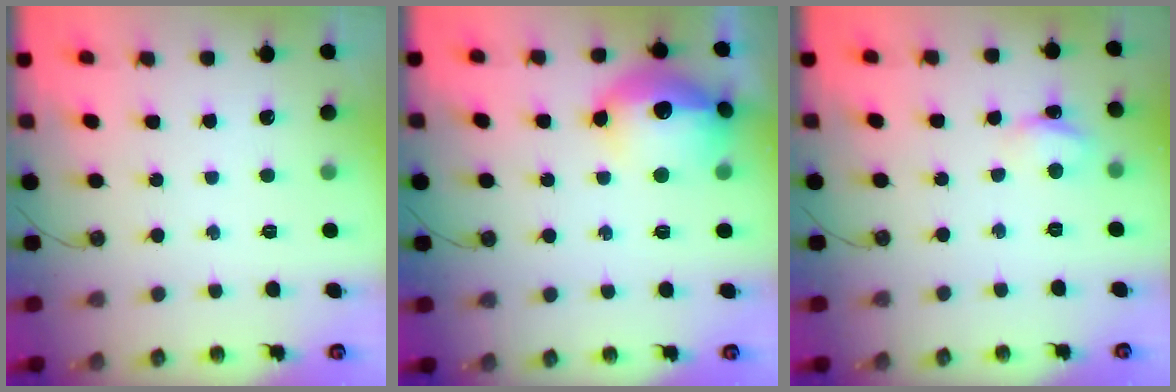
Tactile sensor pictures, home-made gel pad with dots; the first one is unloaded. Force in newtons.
{"total": 18.2, "press": 18.2, "slide": 1.4}
{"total": 3.1, "press": 3.1, "slide": 0.3}